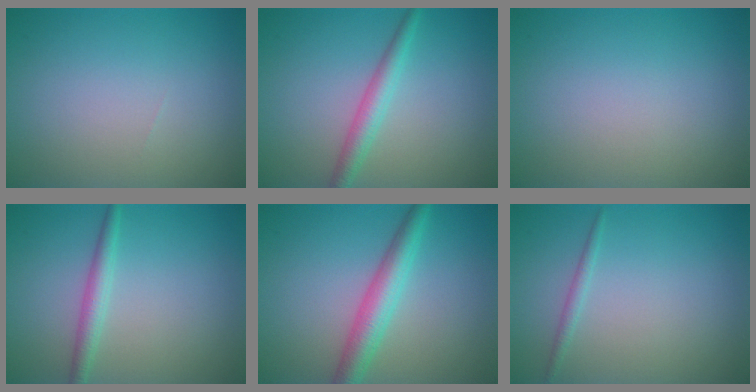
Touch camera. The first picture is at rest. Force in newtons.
{"total": 2.5, "press": 2.5, "slide": 0.1}
{"total": 0.0}
{"total": 2.0, "press": 2.0, "slide": 0.1}
{"total": 4.0, "press": 4.0, "slide": 0.1}
{"total": 0.9, "press": 0.9, "slide": 0.0}